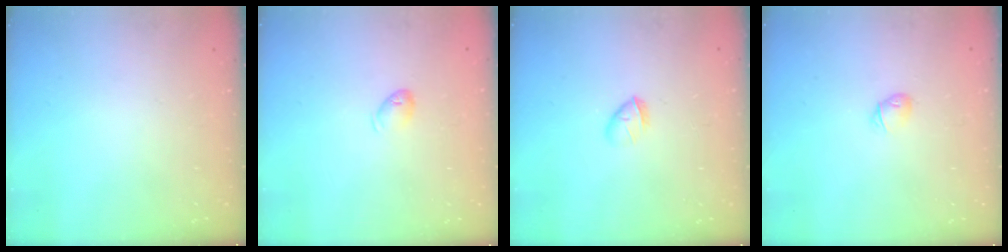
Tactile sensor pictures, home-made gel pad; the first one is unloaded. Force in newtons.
{"total": 5.4, "press": 5.3, "slide": 1.0}
{"total": 3.4, "press": 3.2, "slide": 1.1}
{"total": 4.7, "press": 4.5, "slide": 1.3}